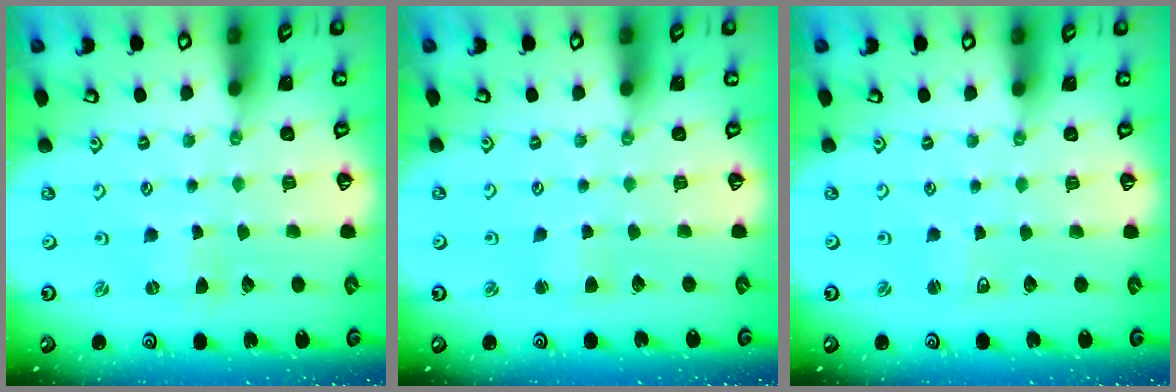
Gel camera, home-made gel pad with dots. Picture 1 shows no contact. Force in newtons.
{"total": 3.0, "press": 3.0, "slide": 0.3}
{"total": 2.2, "press": 2.2, "slide": 0.3}